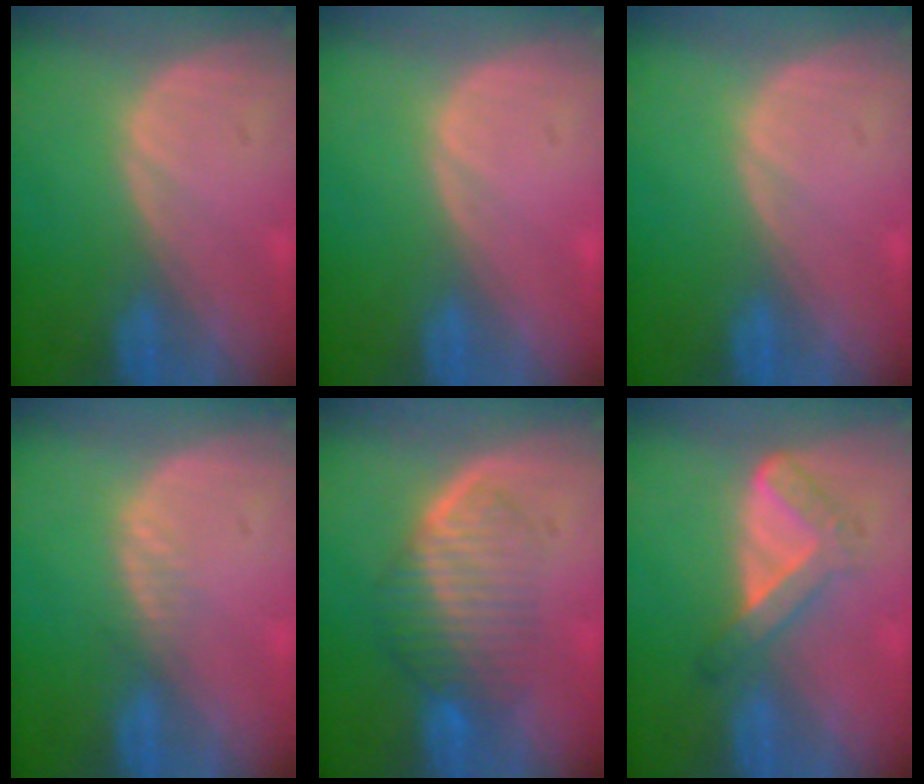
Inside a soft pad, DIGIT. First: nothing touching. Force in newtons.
{"total": 0.7, "press": 0.0, "slide": 0.7}
{"total": 0.0}
{"total": 1.4, "press": 1.3, "slide": 0.2}
{"total": 6.3, "press": 6.2, "slide": 1.3}
{"total": 5.5, "press": 4.7, "slide": 2.9}